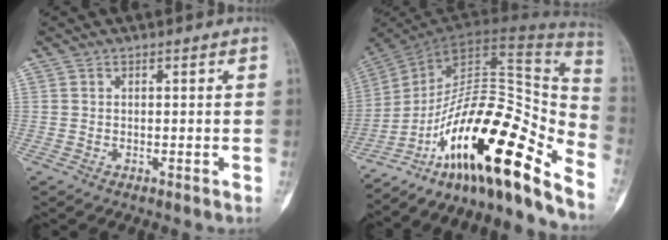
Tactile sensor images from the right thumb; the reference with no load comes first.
{"total": 27.0, "force": [-17.5, 7.4, 19.2], "torque": [-0.251, 0.119, -0.284]}